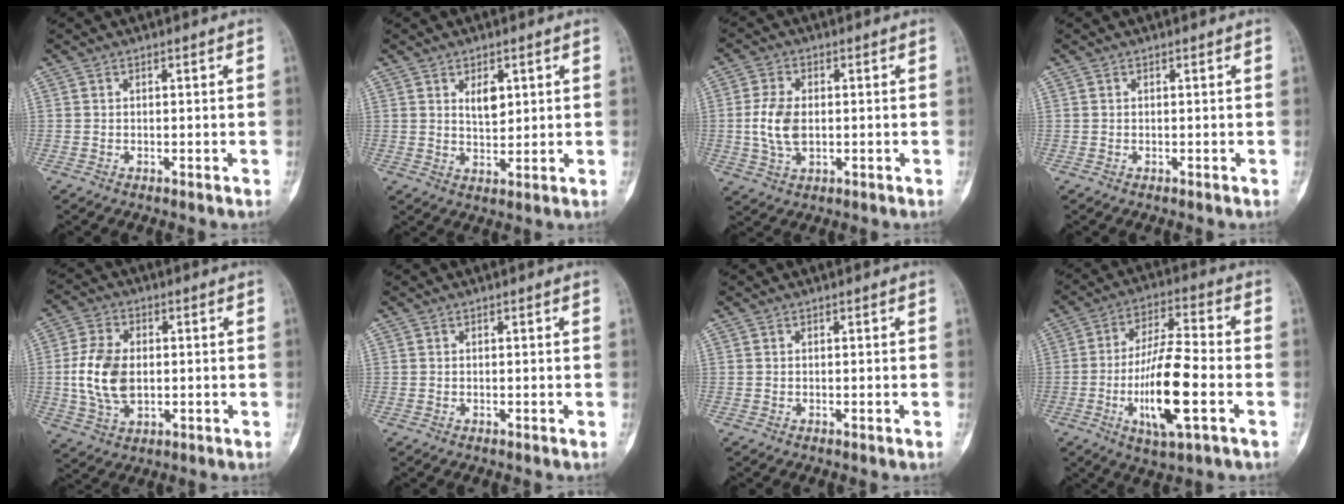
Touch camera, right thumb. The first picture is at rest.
{"total": 4.4, "force": [1.8, 2.4, 3.3], "torque": [-0.041, -0.014, 0.033]}
{"total": 7.3, "force": [-0.2, 4.5, 5.8], "torque": [-0.116, 0.000, -0.003]}
{"total": 0.0}
{"total": 11.0, "force": [-0.2, 7.1, 8.4], "torque": [-0.156, 0.002, -0.001]}
{"total": 0.0}
{"total": 0.0}
{"total": 15.1, "force": [-4.1, 4.1, 13.9], "torque": [-0.256, 0.015, -0.071]}